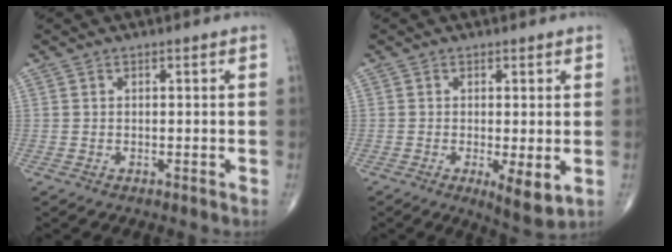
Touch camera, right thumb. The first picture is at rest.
{"total": 5.7, "force": [-1.2, 1.6, 5.3], "torque": [-0.088, -0.020, -0.018]}